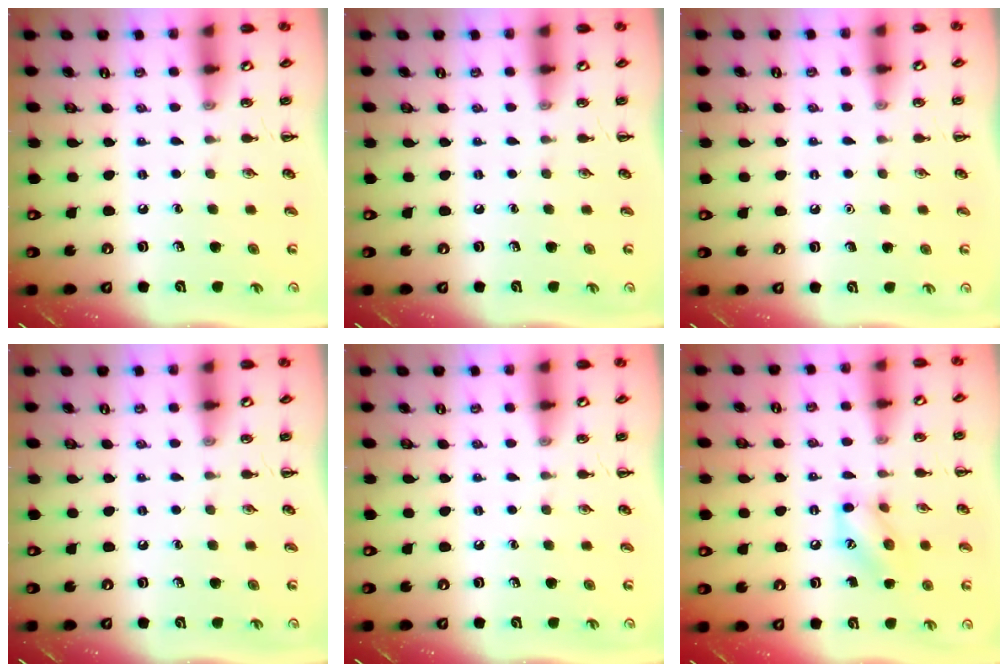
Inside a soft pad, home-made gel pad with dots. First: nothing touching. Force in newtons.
{"total": 0.0}
{"total": 1.6, "press": 1.6, "slide": 0.1}
{"total": 0.0}
{"total": 0.0}
{"total": 10.3, "press": 10.2, "slide": 1.1}